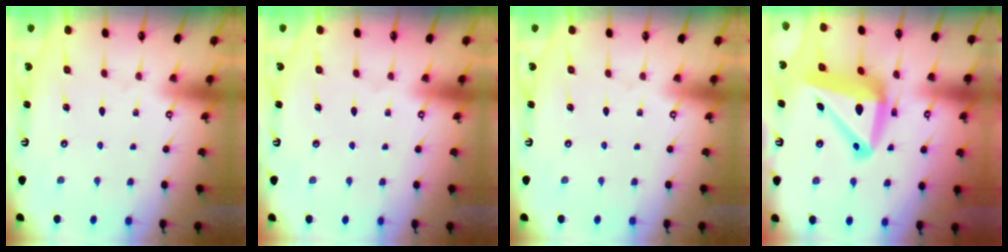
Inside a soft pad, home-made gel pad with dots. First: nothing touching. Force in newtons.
{"total": 0.0}
{"total": 0.0}
{"total": 16.7, "press": 16.4, "slide": 3.4}